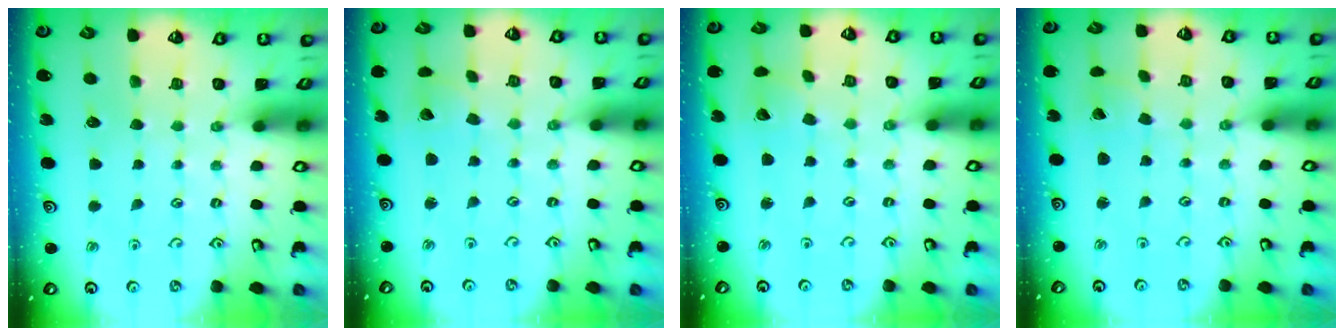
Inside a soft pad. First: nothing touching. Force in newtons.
{"total": 2.4, "press": 2.4, "slide": 0.3}
{"total": 2.2, "press": 2.2, "slide": 0.3}
{"total": 1.5, "press": 1.5, "slide": 0.2}